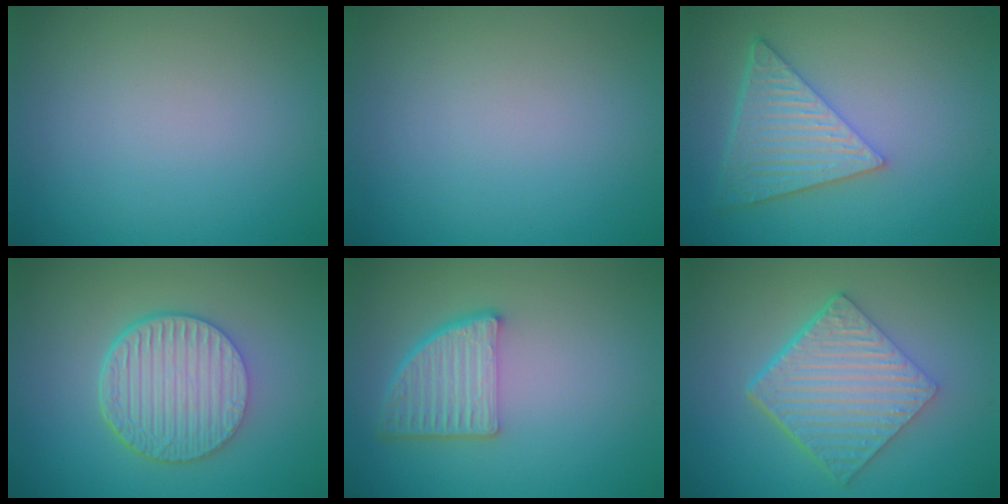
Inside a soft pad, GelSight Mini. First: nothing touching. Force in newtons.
{"total": 0.0}
{"total": 6.1, "press": 4.5, "slide": 4.0}
{"total": 6.5, "press": 4.8, "slide": 4.4}
{"total": 5.1, "press": 3.7, "slide": 3.5}
{"total": 7.0, "press": 4.7, "slide": 5.2}